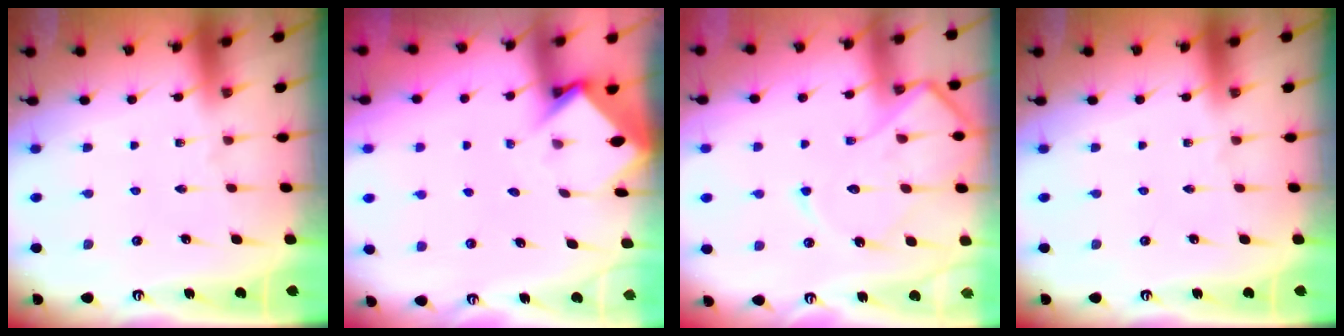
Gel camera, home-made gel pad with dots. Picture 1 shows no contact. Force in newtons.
{"total": 3.6, "press": 3.6, "slide": 0.3}
{"total": 12.3, "press": 12.3, "slide": 1.3}
{"total": 0.0}